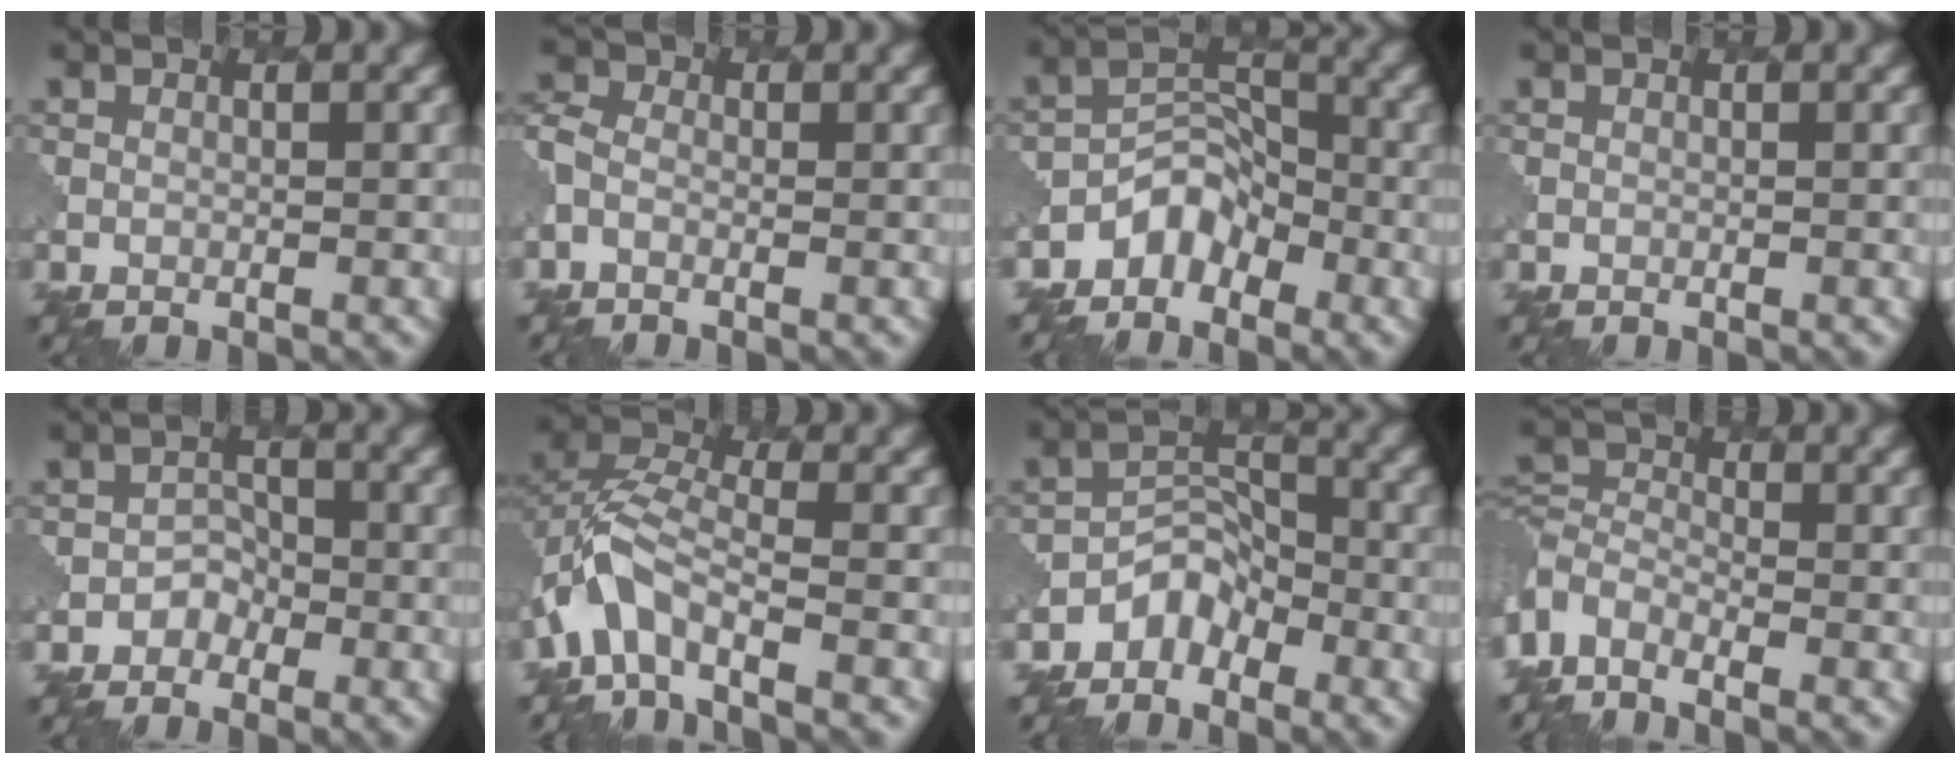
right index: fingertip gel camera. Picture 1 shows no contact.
{"total": 1.8, "force": [-0.8, 1.3, 0.9], "torque": [-0.020, -0.004, -0.024]}
{"total": 3.4, "force": [-2.4, 2.2, 1.1], "torque": [-0.007, 0.007, -0.050]}
{"total": 0.0}
{"total": 1.5, "force": [-0.8, 1.3, 0.3], "torque": [0.004, 0.008, -0.017]}
{"total": 5.7, "force": [-2.7, 2.9, 4.2], "torque": [-0.084, 0.007, -0.063]}
{"total": 3.0, "force": [-2.2, 1.9, 0.9], "torque": [-0.005, 0.007, -0.046]}
{"total": 4.0, "force": [-2.4, 2.3, 2.1], "torque": [-0.041, 0.000, -0.064]}